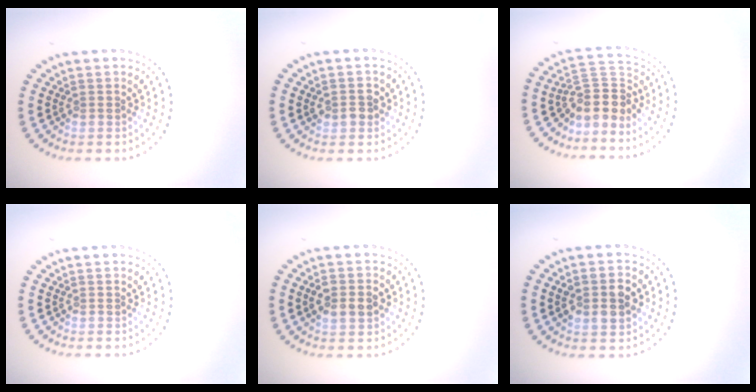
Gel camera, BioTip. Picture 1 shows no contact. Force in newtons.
{"total": 1.9, "press": 1.9, "slide": 0.2}
{"total": 3.9, "press": 2.8, "slide": 2.7}
{"total": 0.0}
{"total": 3.6, "press": 3.6, "slide": 0.2}
{"total": 3.8, "press": 3.7, "slide": 0.2}